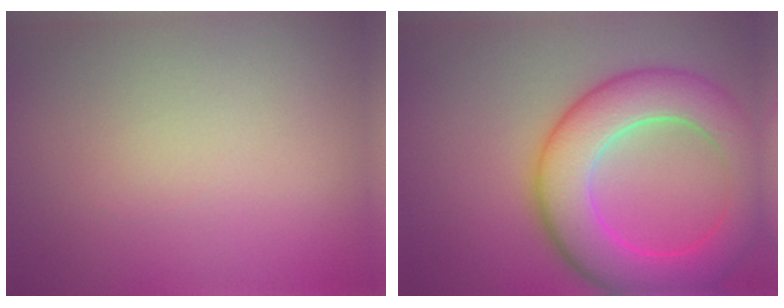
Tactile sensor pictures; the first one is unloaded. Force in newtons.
{"total": 8.6, "press": 8.6, "slide": 0.2}